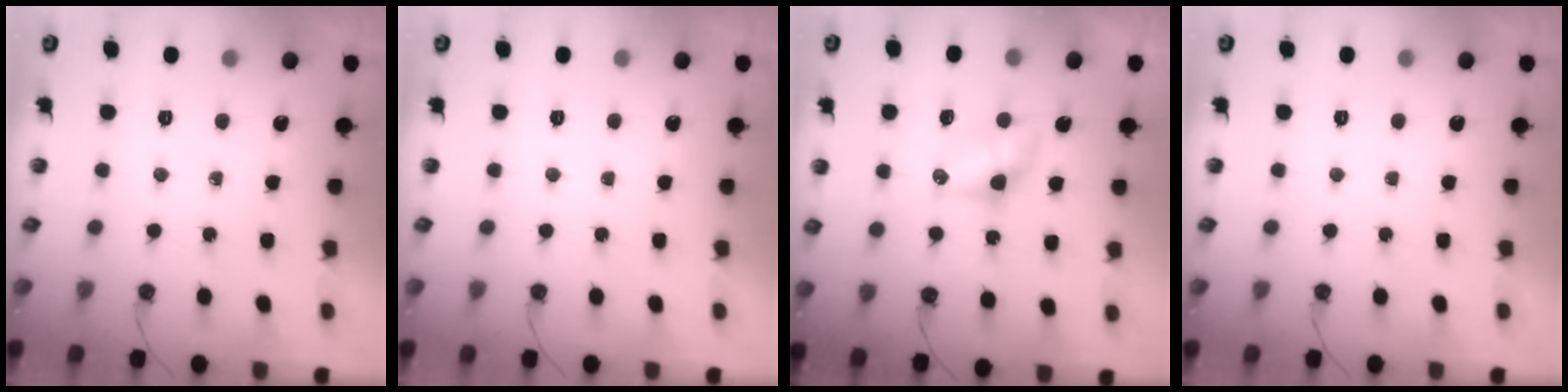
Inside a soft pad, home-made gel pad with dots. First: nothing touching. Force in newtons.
{"total": 0.0}
{"total": 6.9, "press": 6.9, "slide": 0.6}
{"total": 0.0}